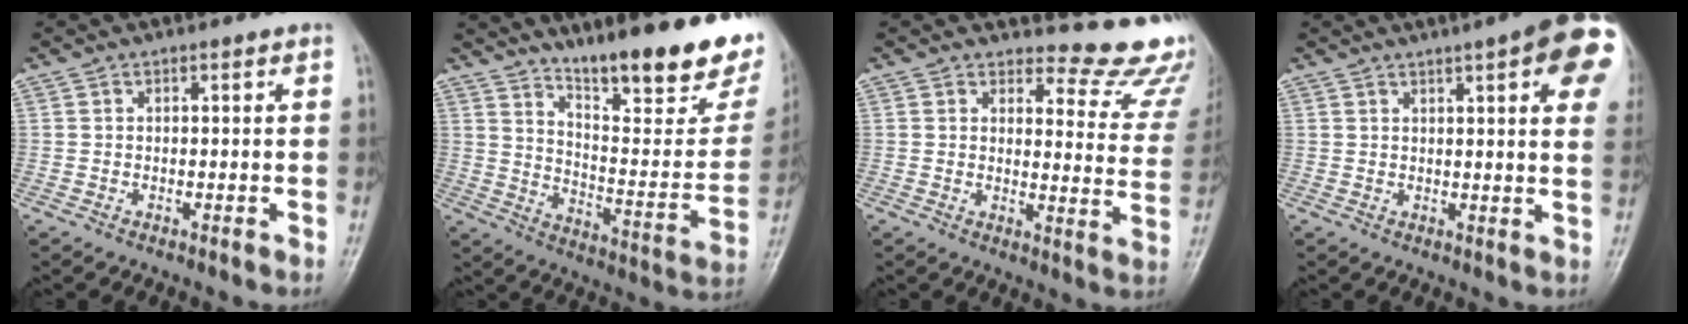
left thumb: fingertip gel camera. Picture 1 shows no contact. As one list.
[{"total": 25.0, "force": [18.1, 5.6, 16.3], "torque": [-0.200, -0.106, 0.264]}, {"total": 13.4, "force": [12.8, 3.3, 2.2], "torque": [0.016, -0.145, 0.123]}, {"total": 16.3, "force": [7.1, 3.7, 14.2], "torque": [-0.167, -0.008, 0.078]}]